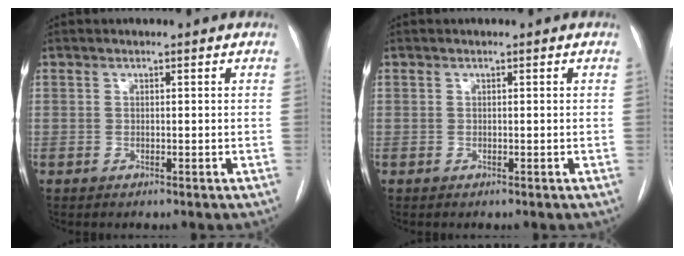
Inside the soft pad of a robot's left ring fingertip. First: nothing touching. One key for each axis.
{"total": 0.0}